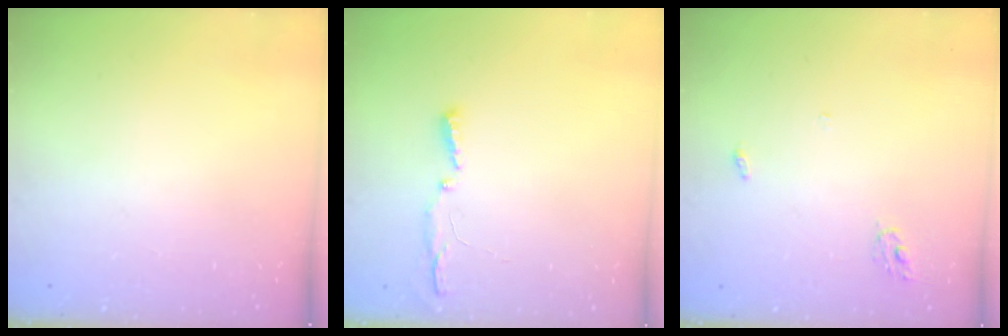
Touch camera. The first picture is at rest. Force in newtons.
{"total": 3.5, "press": 3.4, "slide": 0.8}
{"total": 4.0, "press": 4.0, "slide": 0.3}